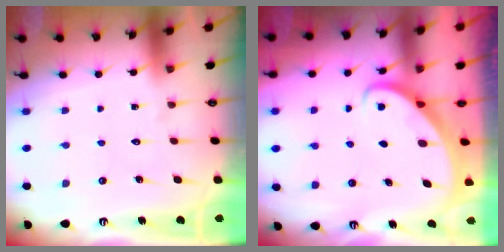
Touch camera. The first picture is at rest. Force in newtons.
{"total": 2.4, "press": 2.4, "slide": 0.2}